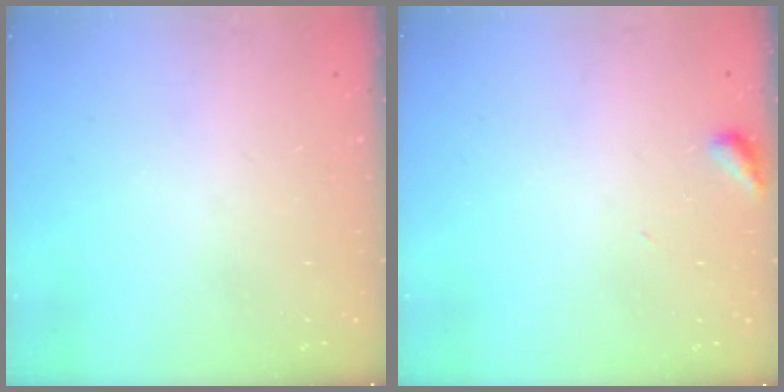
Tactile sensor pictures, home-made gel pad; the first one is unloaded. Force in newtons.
{"total": 2.9, "press": 2.9, "slide": 0.3}